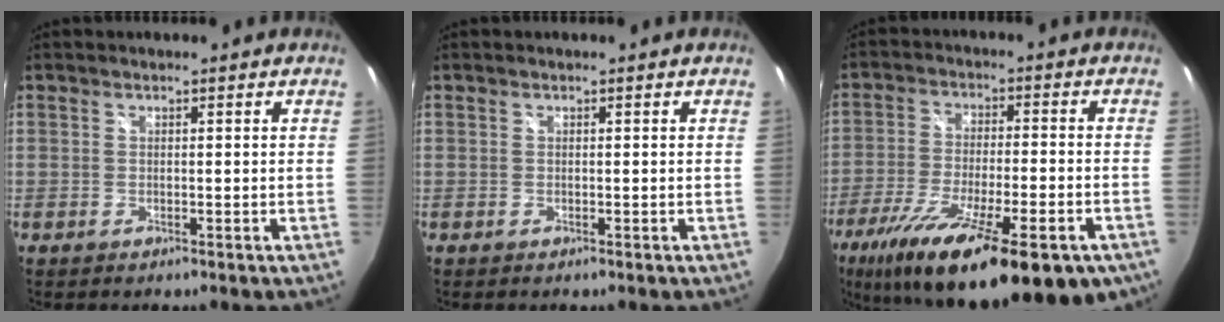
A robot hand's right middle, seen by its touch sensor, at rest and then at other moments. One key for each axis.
{"total": 0.0}
{"total": 26.9, "fx": -17.2, "fy": 7.8, "fz": 19.1, "tx": -0.337, "ty": -0.067, "tz": -0.260}